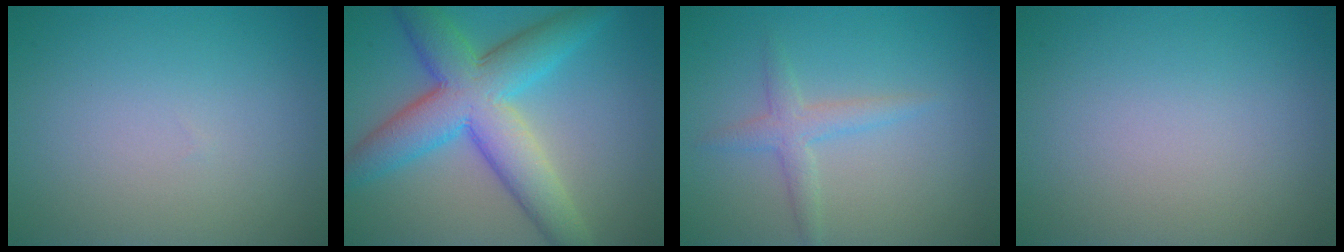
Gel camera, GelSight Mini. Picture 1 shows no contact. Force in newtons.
{"total": 9.0, "press": 9.0, "slide": 0.0}
{"total": 2.1, "press": 2.1, "slide": 0.1}
{"total": 0.0}